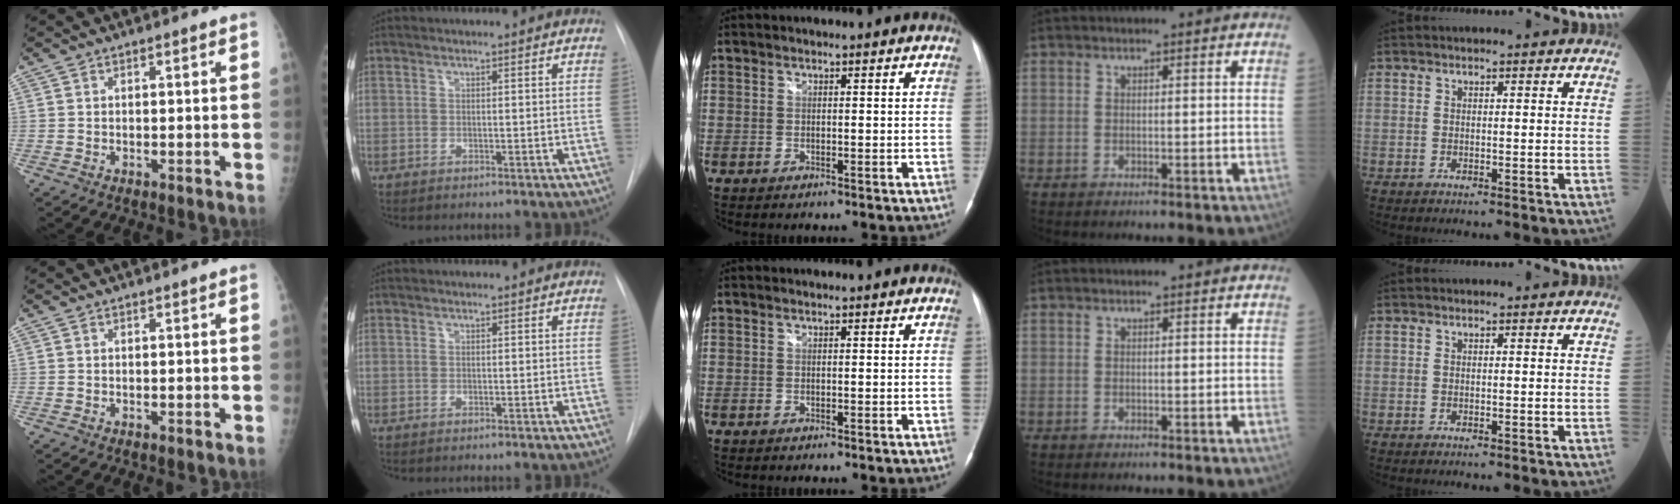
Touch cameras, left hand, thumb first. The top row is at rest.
{}